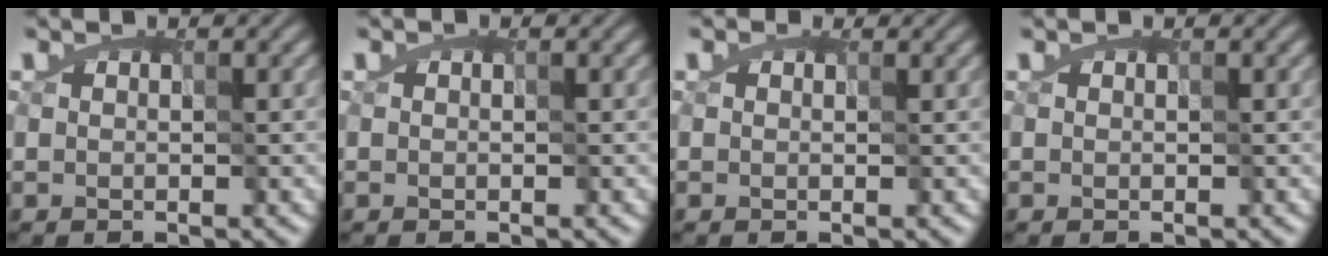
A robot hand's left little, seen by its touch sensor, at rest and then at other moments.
{"total": 0.0}
{"total": 0.7, "force": [0.6, 0.3, 0.0], "torque": [-0.007, -0.002, 0.010]}
{"total": 0.0}